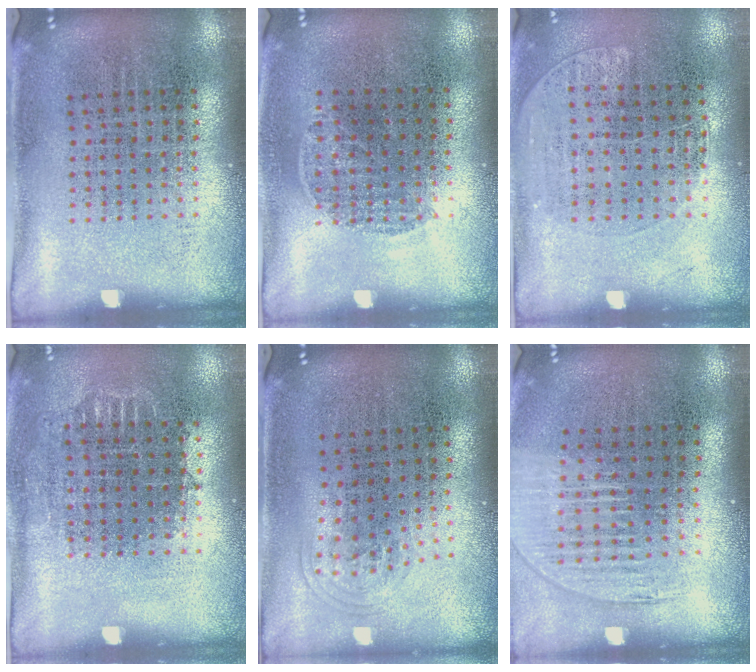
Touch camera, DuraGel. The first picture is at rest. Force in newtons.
{"total": 0.5, "press": 0.2, "slide": 0.5}
{"total": 1.1, "press": 0.9, "slide": 0.5}
{"total": 0.9, "press": 0.8, "slide": 0.4}
{"total": 1.0, "press": 0.7, "slide": 0.7}
{"total": 1.2, "press": 1.1, "slide": 0.5}